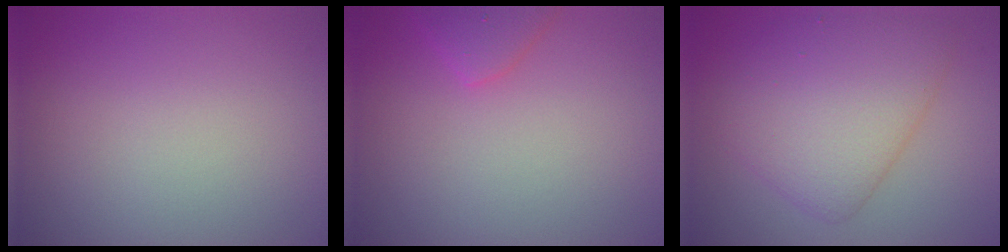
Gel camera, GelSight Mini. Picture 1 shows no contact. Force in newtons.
{"total": 2.1, "press": 2.1, "slide": 0.1}
{"total": 6.2, "press": 6.2, "slide": 0.1}